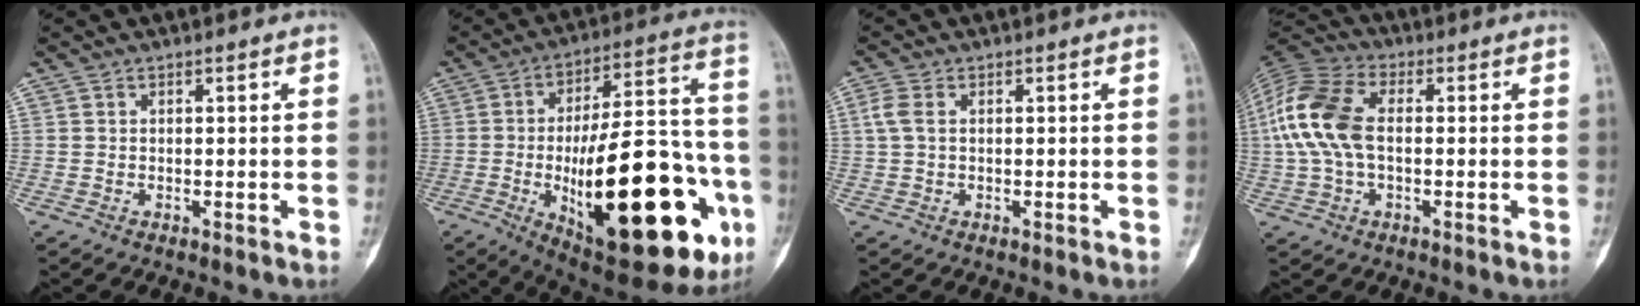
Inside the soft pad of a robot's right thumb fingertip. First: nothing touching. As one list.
[{"total": 34.7, "force": [-10.2, 12.8, 30.6], "torque": [-0.417, 0.018, -0.132]}, {"total": 3.2, "force": [0.7, 2.0, 2.5], "torque": [-0.074, 0.010, 0.014]}, {"total": 13.7, "force": [0.6, 8.2, 11.0], "torque": [-0.244, 0.029, 0.004]}]